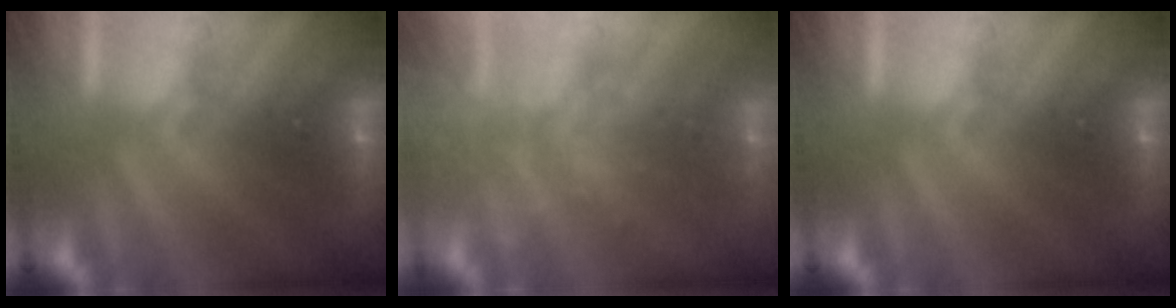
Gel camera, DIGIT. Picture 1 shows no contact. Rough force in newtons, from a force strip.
{"total": 1.7}
{"total": 0.0}